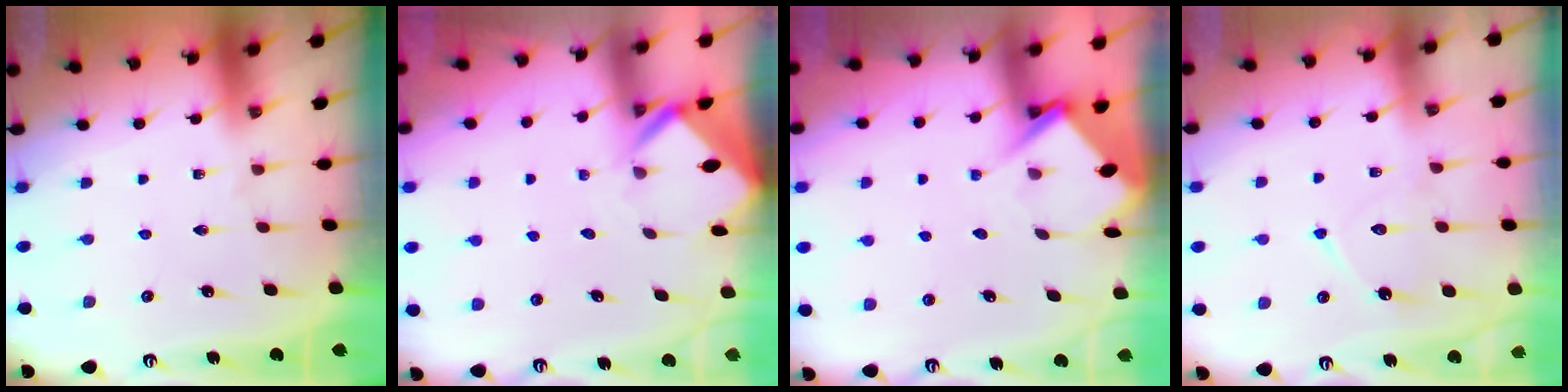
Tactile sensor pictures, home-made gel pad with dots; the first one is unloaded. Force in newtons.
{"total": 2.7, "press": 2.7, "slide": 0.2}
{"total": 4.7, "press": 4.7, "slide": 0.2}
{"total": 9.8, "press": 9.7, "slide": 0.9}